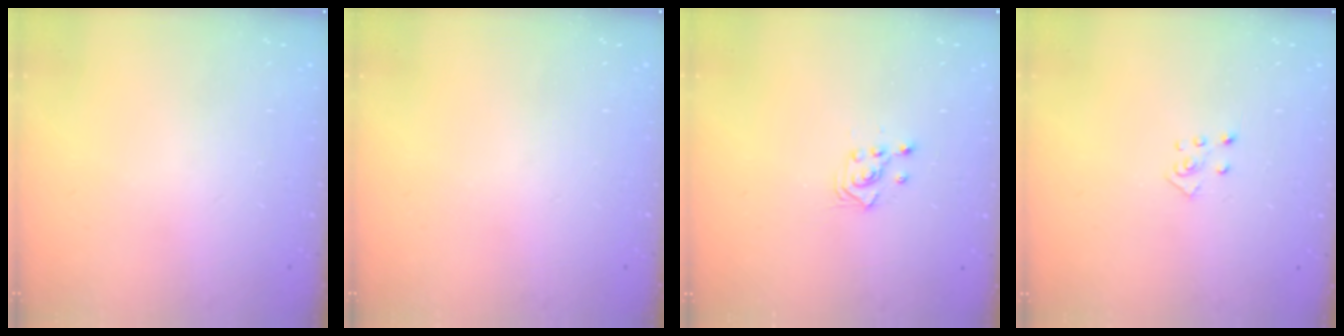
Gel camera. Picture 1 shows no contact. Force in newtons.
{"total": 0.0}
{"total": 2.7, "press": 2.7, "slide": 0.2}
{"total": 3.3, "press": 3.3, "slide": 0.3}